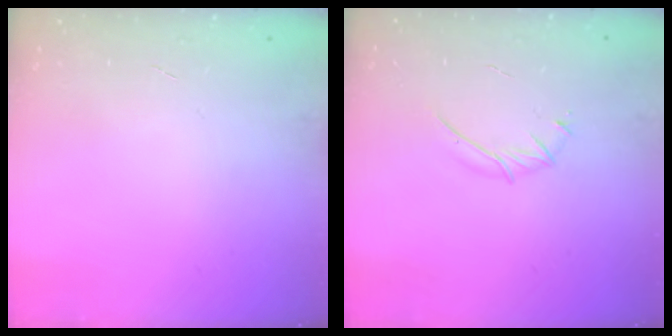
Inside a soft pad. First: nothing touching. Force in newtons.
{"total": 3.7, "press": 3.5, "slide": 0.9}